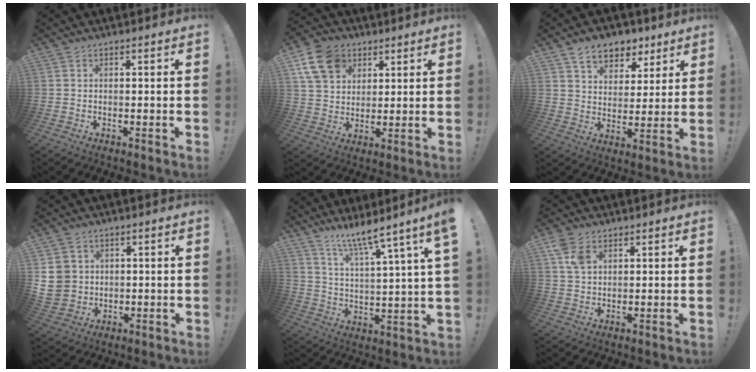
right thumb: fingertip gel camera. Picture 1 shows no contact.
{"total": 12.7, "force": [5.5, 9.8, 6.0], "torque": [-0.104, -0.015, 0.113]}
{"total": 9.6, "force": [6.2, 6.4, 3.5], "torque": [-0.052, -0.037, 0.119]}
{"total": 8.3, "force": [1.8, 7.6, 2.8], "torque": [-0.069, -0.003, 0.041]}
{"total": 9.8, "force": [7.4, 0.4, 6.4], "torque": [-0.108, -0.062, 0.116]}
{"total": 6.2, "force": [2.7, 4.0, 3.9], "torque": [-0.063, -0.003, 0.052]}